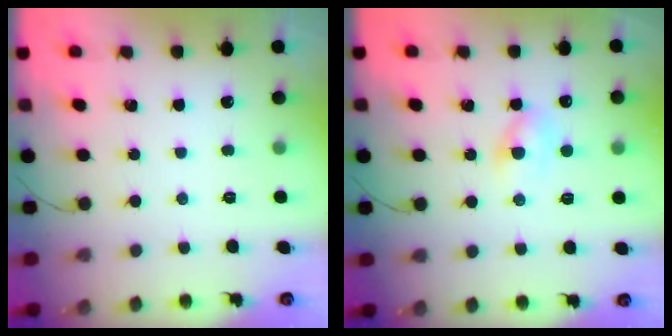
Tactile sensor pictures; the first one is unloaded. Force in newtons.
{"total": 2.5, "press": 2.3, "slide": 0.9}